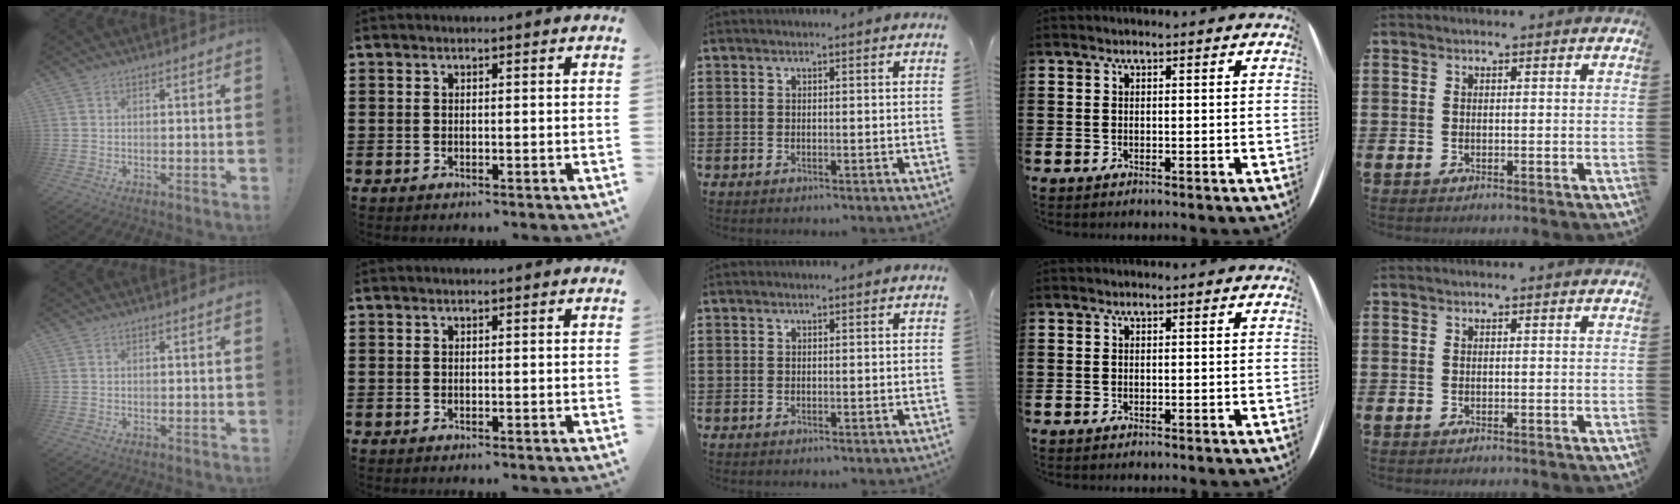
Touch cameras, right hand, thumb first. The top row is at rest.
{}